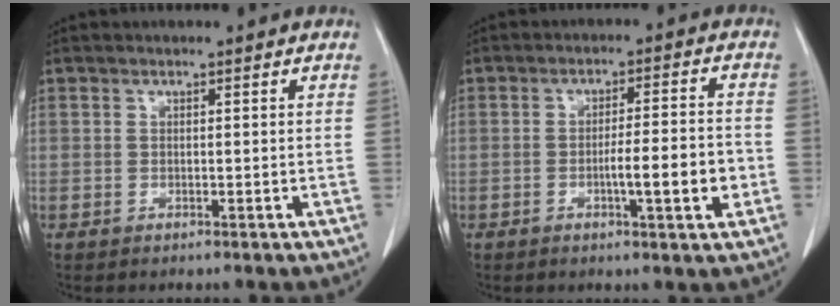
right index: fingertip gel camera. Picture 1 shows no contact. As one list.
[{"total": 8.2, "force": [-2.2, 1.1, 7.8], "torque": [-0.120, 0.007, -0.031]}]